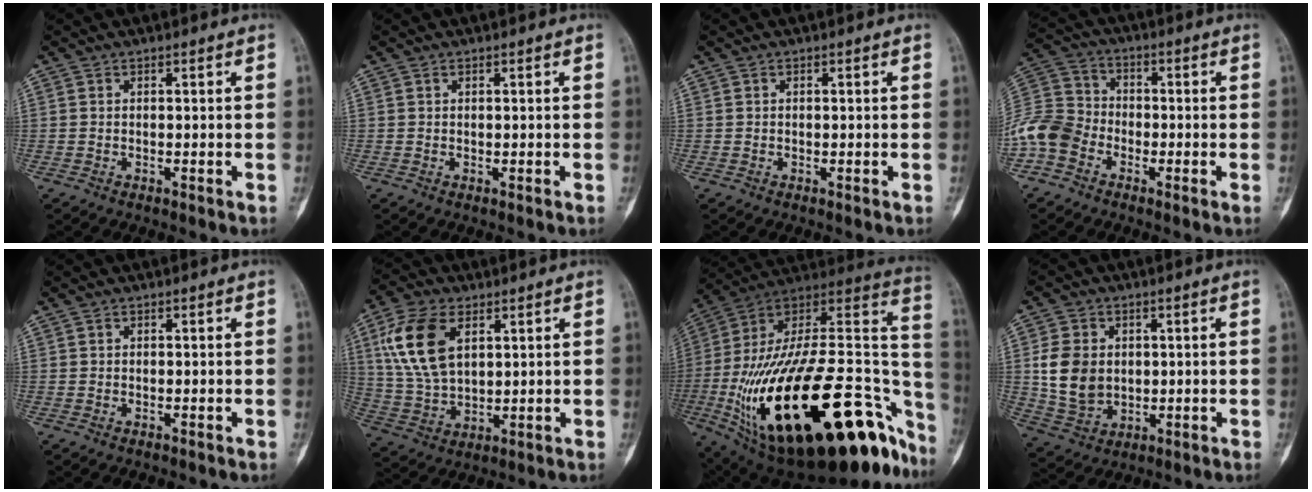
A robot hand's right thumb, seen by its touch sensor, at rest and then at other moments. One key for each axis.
{"total": 0.0}
{"total": 0.0}
{"total": 9.9, "fx": -4.5, "fy": 7.6, "fz": 4.4, "tx": -0.080, "ty": 0.036, "tz": -0.103}
{"total": 0.0}
{"total": 13.4, "fx": 4.7, "fy": 7.8, "fz": 9.8, "tx": -0.189, "ty": -0.008, "tz": 0.098}
{"total": 48.2, "fx": -19.6, "fy": 19.5, "fz": 39.5, "tx": -0.574, "ty": 0.046, "tz": -0.306}
{"total": 10.0, "fx": 0.9, "fy": 7.8, "fz": 6.2, "tx": -0.099, "ty": -0.006, "tz": 0.026}